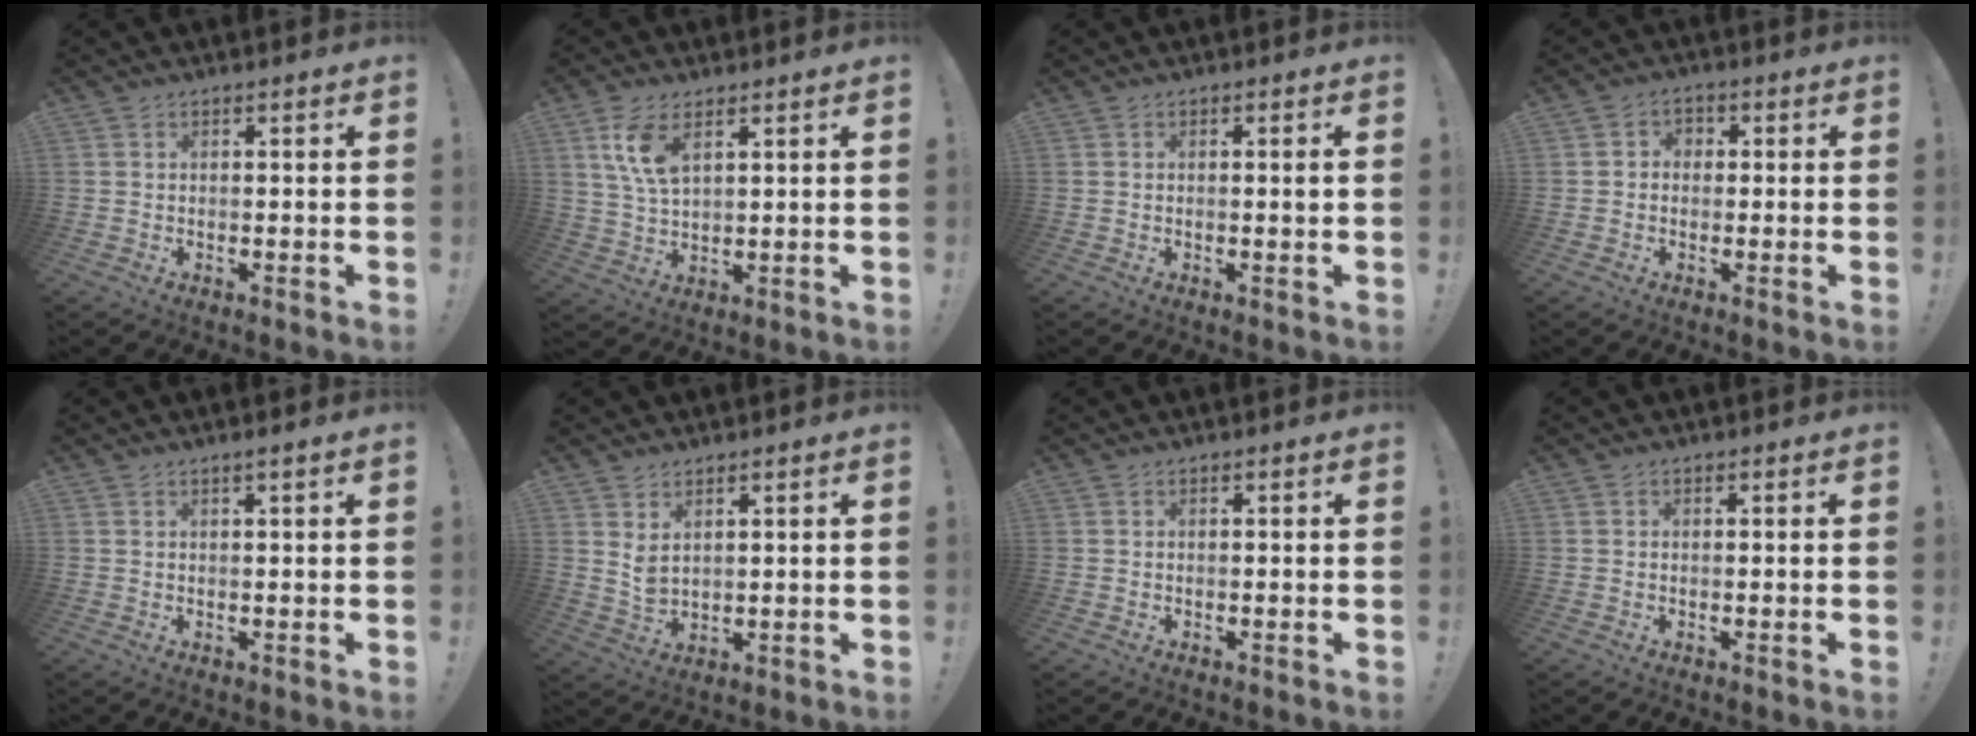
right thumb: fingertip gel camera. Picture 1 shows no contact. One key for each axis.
{"total": 8.5, "fx": 4.3, "fy": 3.8, "fz": 6.3, "tx": -0.118, "ty": -0.014, "tz": 0.080}
{"total": 1.3, "fx": 0.0, "fy": -0.3, "fz": 1.2, "tx": -0.020, "ty": -0.001, "tz": -0.002}
{"total": 2.9, "fx": -0.5, "fy": 2.6, "fz": 1.2, "tx": -0.015, "ty": 0.005, "tz": -0.010}
{"total": 1.3, "fx": 0.8, "fy": -0.4, "fz": 1.0, "tx": -0.013, "ty": -0.003, "tz": 0.011}
{"total": 4.3, "fx": 2.6, "fy": 1.9, "fz": 2.8, "tx": -0.035, "ty": -0.023, "tz": 0.047}
{"total": 0.0}
{"total": 0.0}